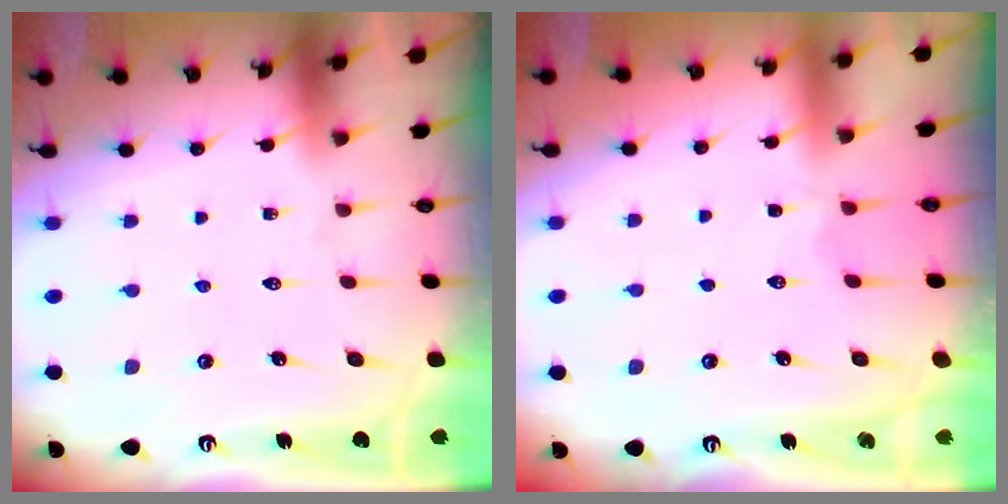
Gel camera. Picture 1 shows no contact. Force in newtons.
{"total": 2.0, "press": 1.9, "slide": 0.8}